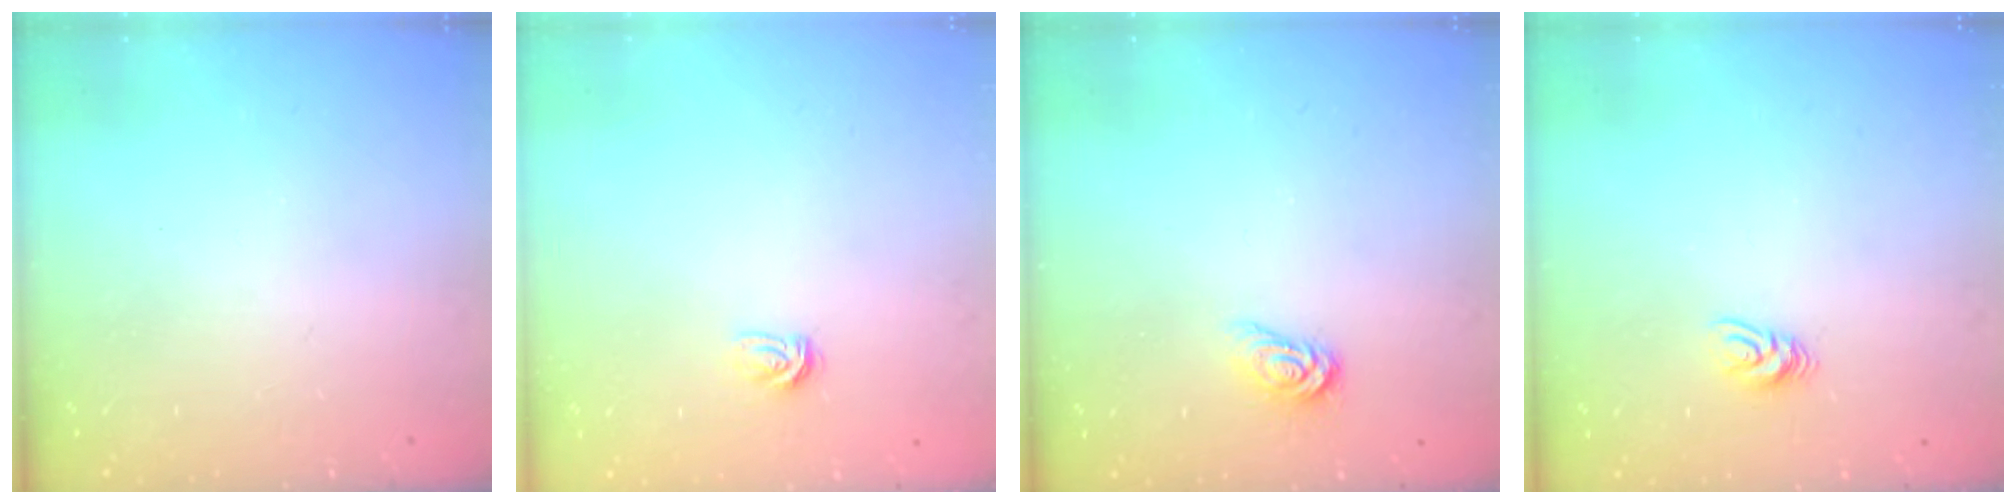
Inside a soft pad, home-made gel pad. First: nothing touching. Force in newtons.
{"total": 3.1, "press": 3.1, "slide": 0.3}
{"total": 3.5, "press": 3.5, "slide": 0.4}
{"total": 5.2, "press": 5.2, "slide": 0.3}